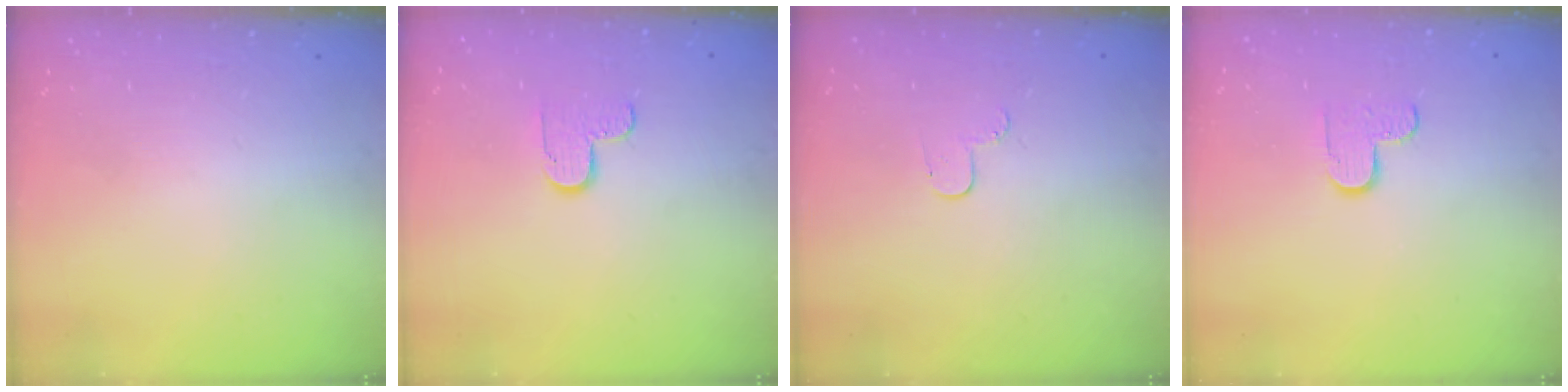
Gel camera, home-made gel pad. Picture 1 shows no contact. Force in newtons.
{"total": 5.7, "press": 5.7, "slide": 0.5}
{"total": 4.0, "press": 4.0, "slide": 0.4}
{"total": 5.1, "press": 5.1, "slide": 0.5}